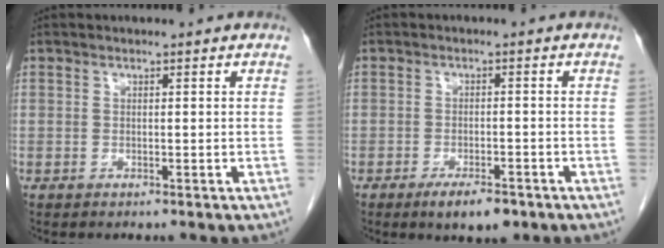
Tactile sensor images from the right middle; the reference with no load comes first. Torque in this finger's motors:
{"motor_torque": [0.69, -0.44, -0.01, 0.01]}